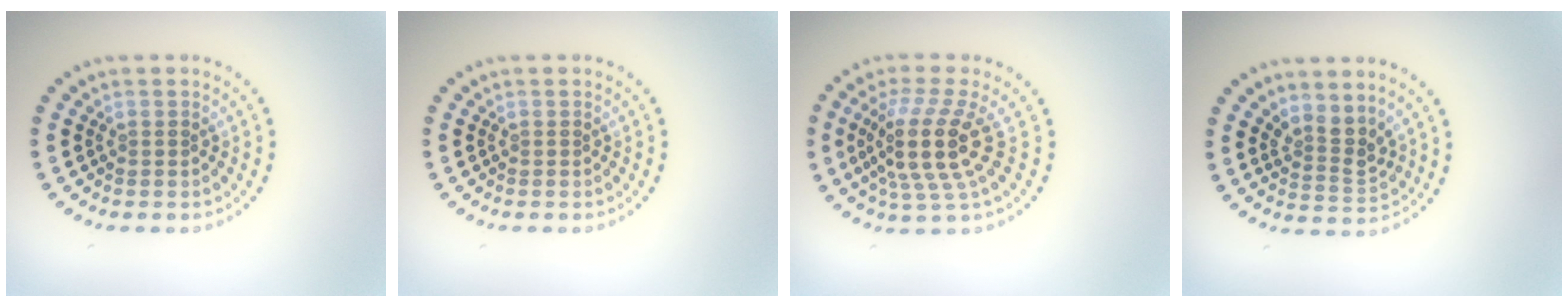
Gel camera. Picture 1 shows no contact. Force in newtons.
{"total": 0.0}
{"total": 5.0, "press": 3.7, "slide": 3.3}
{"total": 2.7, "press": 2.0, "slide": 1.8}